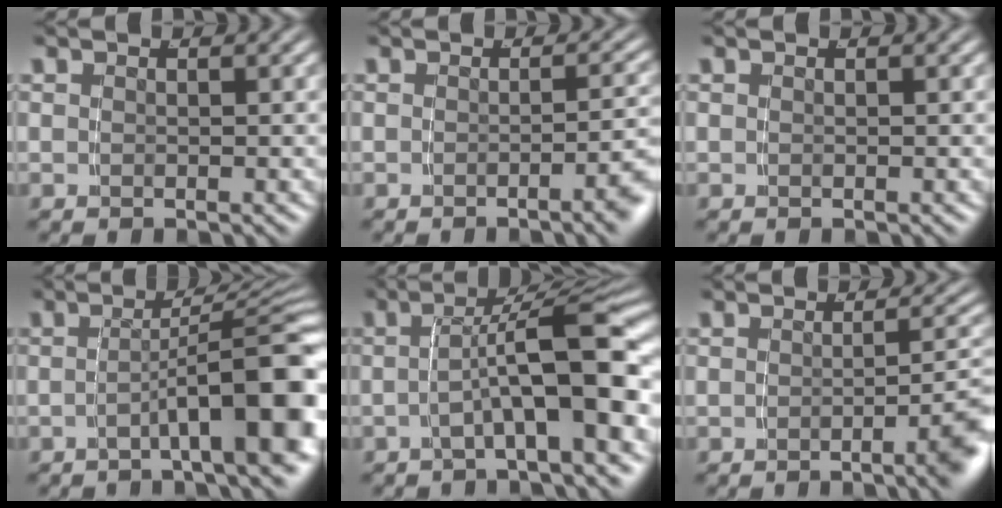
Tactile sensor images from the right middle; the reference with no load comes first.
{"total": 2.8, "force": [-1.5, 0.0, 2.4], "torque": [-0.027, 0.008, -0.028]}
{"total": 0.0}
{"total": 9.3, "force": [-4.0, 2.1, 8.2], "torque": [-0.087, 0.011, -0.063]}
{"total": 7.1, "force": [-1.7, 1.2, 6.8], "torque": [-0.089, 0.012, -0.022]}
{"total": 4.1, "force": [-1.9, 0.5, 3.6], "torque": [-0.032, 0.008, -0.036]}